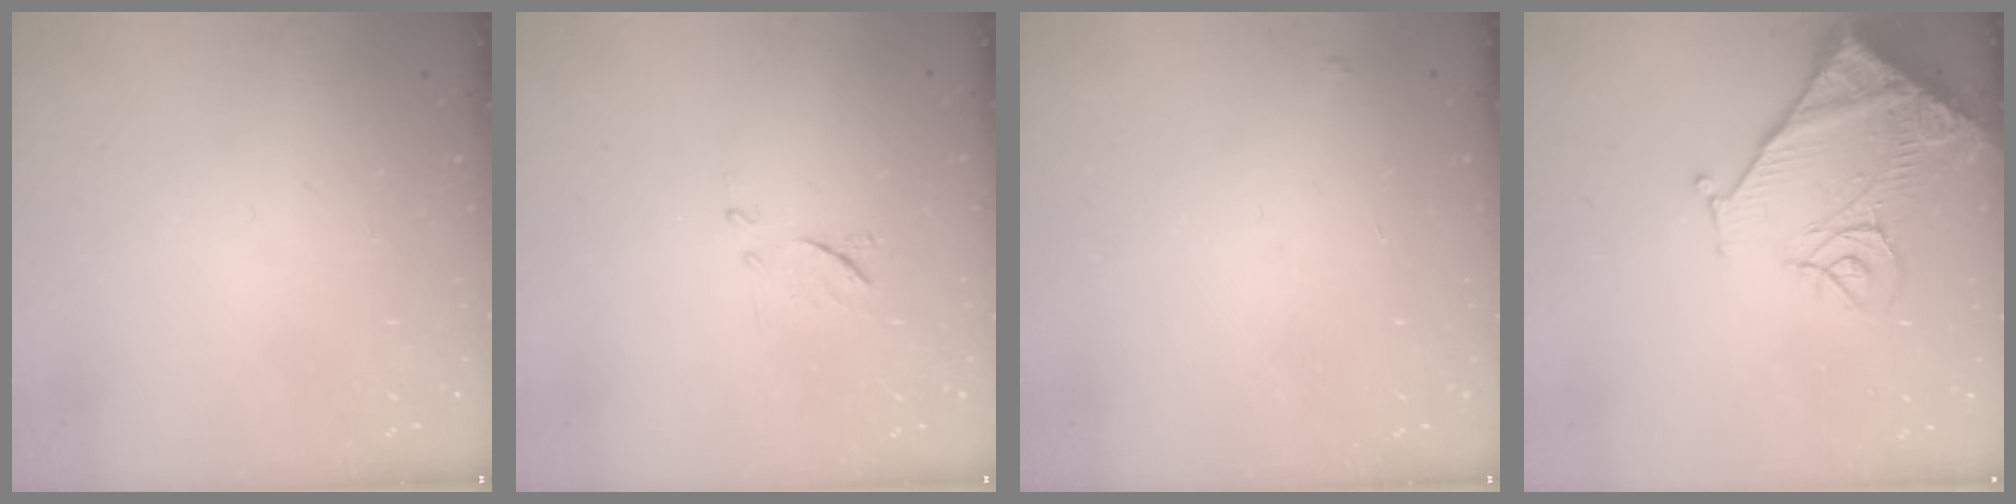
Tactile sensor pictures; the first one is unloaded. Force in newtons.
{"total": 7.0, "press": 7.0, "slide": 0.6}
{"total": 4.0, "press": 4.0, "slide": 0.2}
{"total": 17.1, "press": 17.0, "slide": 1.8}